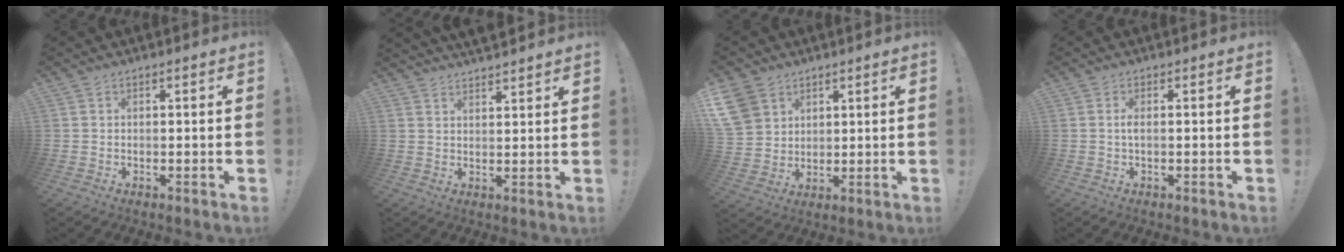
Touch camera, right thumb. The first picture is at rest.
{"total": 4.0, "force": [3.8, 0.8, 1.0], "torque": [-0.012, -0.026, 0.070]}
{"total": 10.3, "force": [5.2, 8.1, 3.7], "torque": [-0.067, -0.028, 0.107]}
{"total": 1.8, "force": [-0.1, 0.3, 1.7], "torque": [-0.040, -0.001, -0.005]}